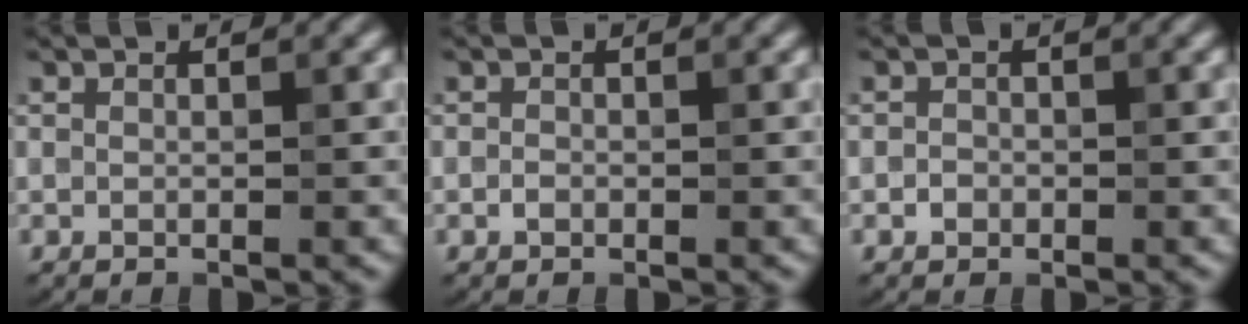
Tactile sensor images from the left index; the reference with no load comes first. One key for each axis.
{"total": 0.6, "fx": -0.3, "fy": 0.5, "fz": 0.3, "tx": -0.006, "ty": 0.000, "tz": -0.006}
{"total": 0.9, "fx": -0.4, "fy": 0.8, "fz": 0.2, "tx": -0.001, "ty": -0.001, "tz": -0.008}